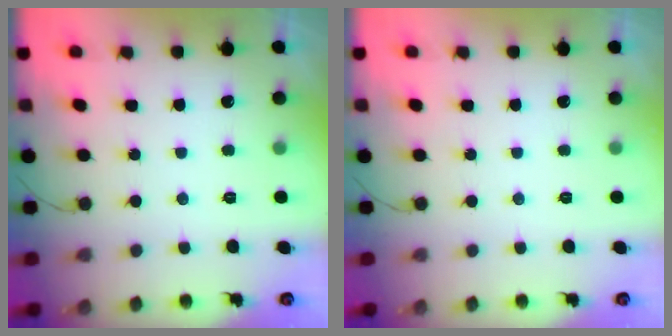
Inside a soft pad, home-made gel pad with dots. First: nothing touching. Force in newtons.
{"total": 0.0}